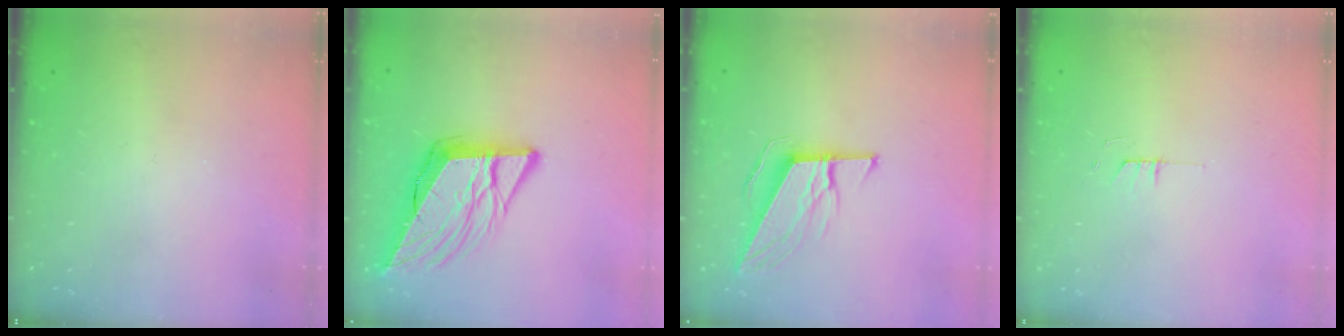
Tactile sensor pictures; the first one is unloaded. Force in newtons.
{"total": 15.9, "press": 15.6, "slide": 3.0}
{"total": 10.3, "press": 10.0, "slide": 2.8}
{"total": 4.0, "press": 4.0, "slide": 0.4}